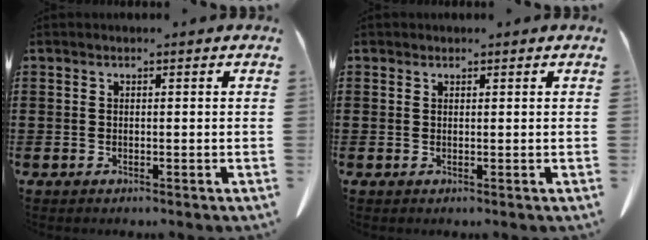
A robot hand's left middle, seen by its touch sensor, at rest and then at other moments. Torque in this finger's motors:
{"motor_torque": [-0.03, 0.18, -0.02, 0.00]}